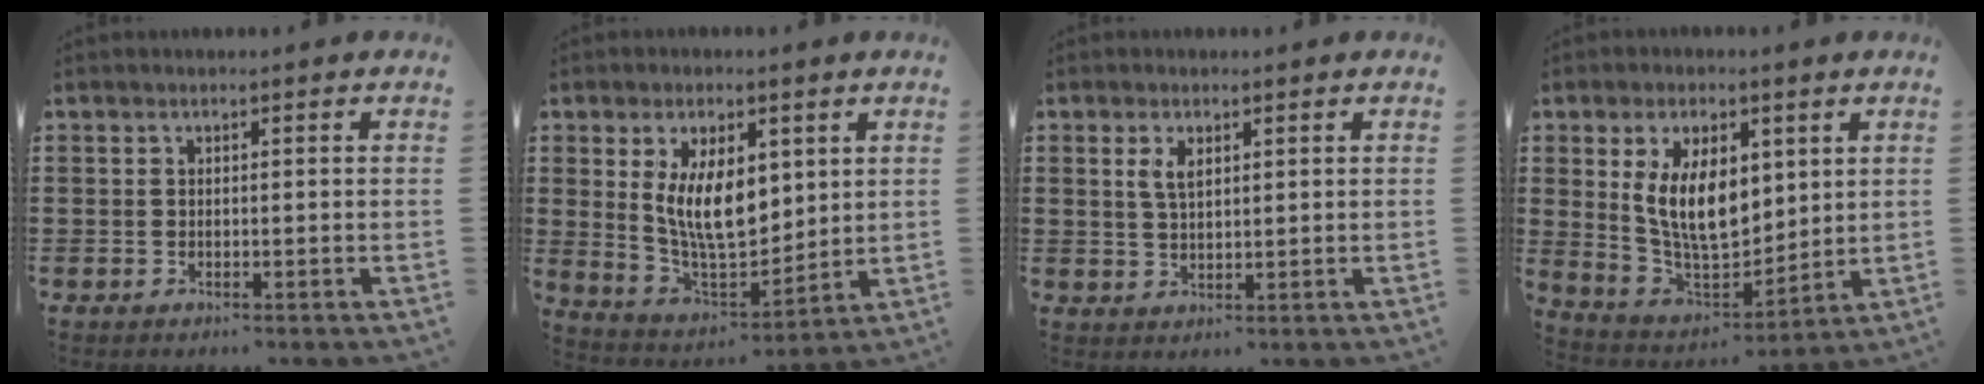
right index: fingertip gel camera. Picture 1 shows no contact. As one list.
[{"total": 9.8, "force": [2.7, 5.0, 7.9], "torque": [-0.152, -0.001, 0.049]}, {"total": 2.9, "force": [1.3, 1.3, 2.2], "torque": [-0.048, 0.004, 0.022]}, {"total": 9.9, "force": [3.0, 6.1, 7.3], "torque": [-0.161, 0.003, 0.053]}]